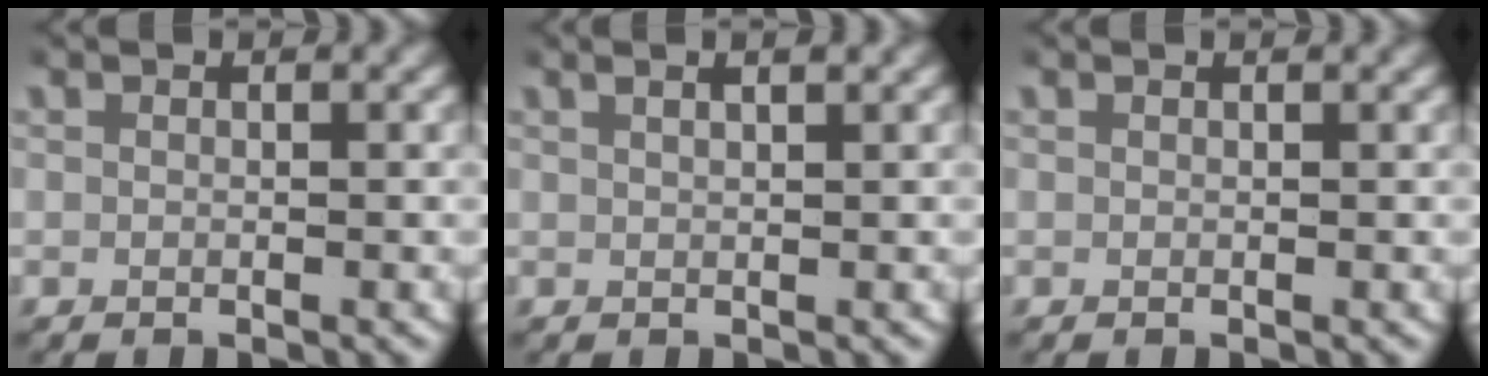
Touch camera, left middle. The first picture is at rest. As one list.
[{"total": 1.7, "force": [1.2, 0.3, 1.2], "torque": [-0.013, 0.010, 0.016]}, {"total": 0.0}]